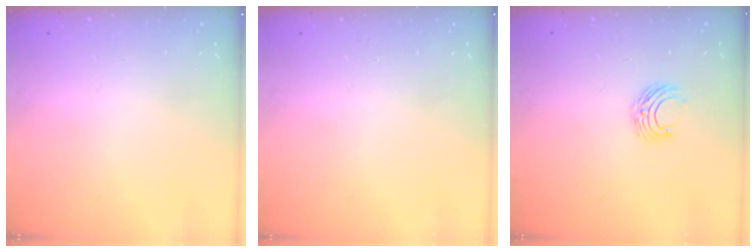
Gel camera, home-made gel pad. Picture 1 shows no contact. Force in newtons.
{"total": 0.0}
{"total": 6.3, "press": 6.3, "slide": 0.5}